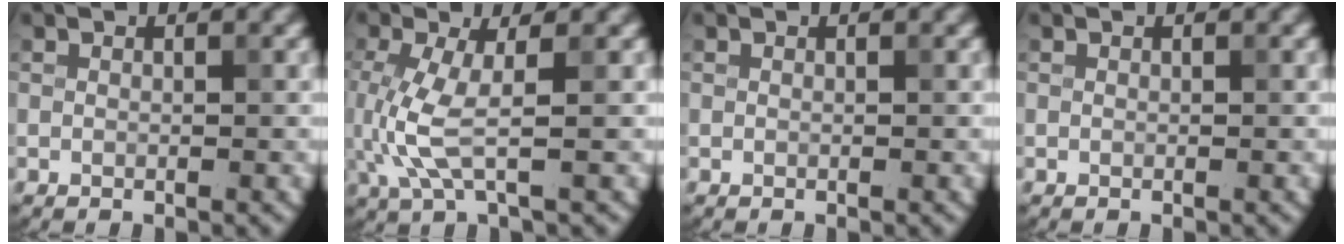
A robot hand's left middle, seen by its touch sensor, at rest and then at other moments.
{"total": 4.3, "force": [-0.4, 1.3, 4.1], "torque": [-0.115, -0.011, -0.008]}
{"total": 0.0}
{"total": 0.0}